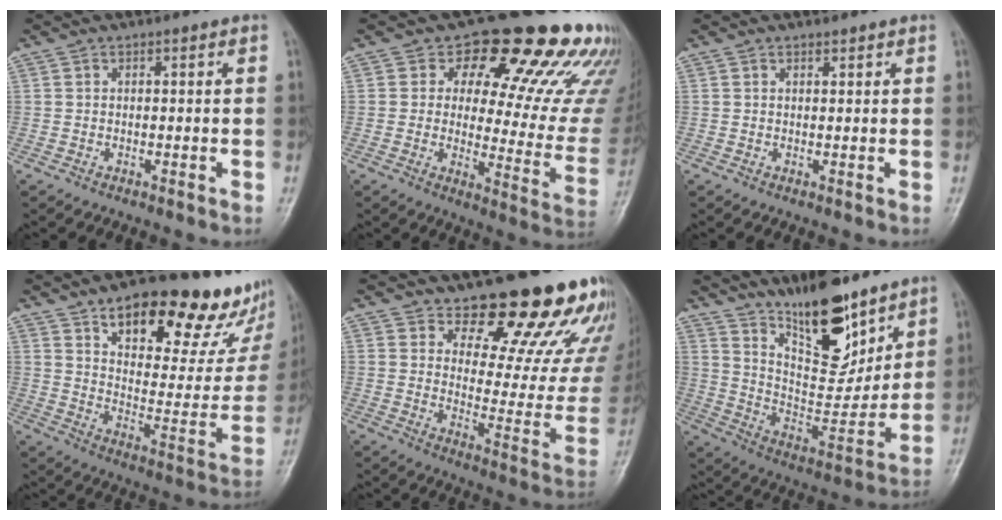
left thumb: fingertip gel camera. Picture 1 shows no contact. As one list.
[{"total": 22.7, "force": [15.2, 9.6, 13.9], "torque": [-0.121, -0.081, 0.180]}, {"total": 0.7, "force": [0.6, 0.3, 0.1], "torque": [-0.004, -0.006, 0.010]}, {"total": 27.0, "force": [17.1, 11.1, 17.7], "torque": [-0.192, -0.067, 0.245]}, {"total": 20.6, "force": [16.4, 7.6, 9.8], "torque": [-0.070, -0.124, 0.206]}, {"total": 18.2, "force": [13.0, 6.7, 10.8], "torque": [-0.121, -0.091, 0.228]}]